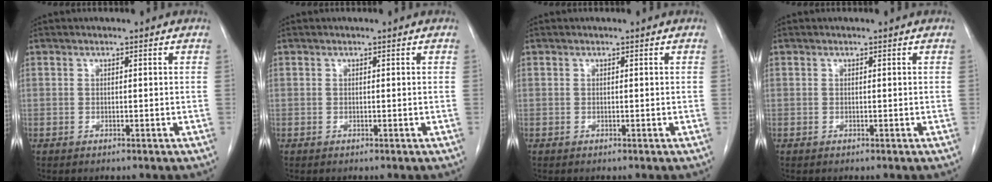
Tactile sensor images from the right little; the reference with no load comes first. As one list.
[{"total": 0.0}, {"total": 0.0}, {"total": 0.0}]